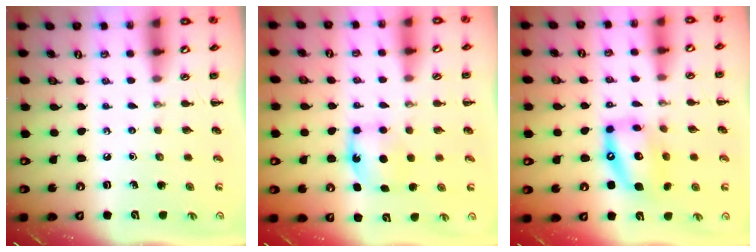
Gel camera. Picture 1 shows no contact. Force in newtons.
{"total": 6.1, "press": 5.9, "slide": 1.3}
{"total": 13.2, "press": 12.7, "slide": 3.5}